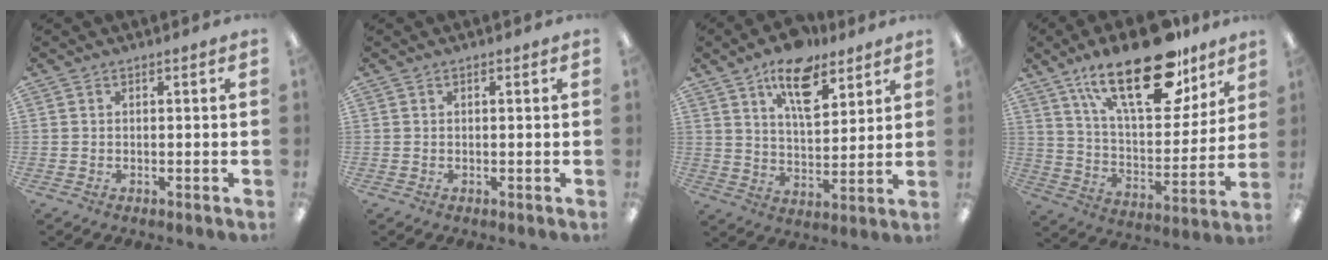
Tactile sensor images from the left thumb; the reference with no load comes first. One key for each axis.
{"total": 0.5, "fx": 0.2, "fy": 0.1, "fz": 0.5, "tx": -0.010, "ty": 0.003, "tz": 0.003}
{"total": 13.7, "fx": 8.8, "fy": 6.5, "fz": 8.3, "tx": -0.125, "ty": -0.038, "tz": 0.153}
{"total": 26.9, "fx": 16.6, "fy": 11.6, "fz": 17.7, "tx": -0.276, "ty": -0.089, "tz": 0.281}